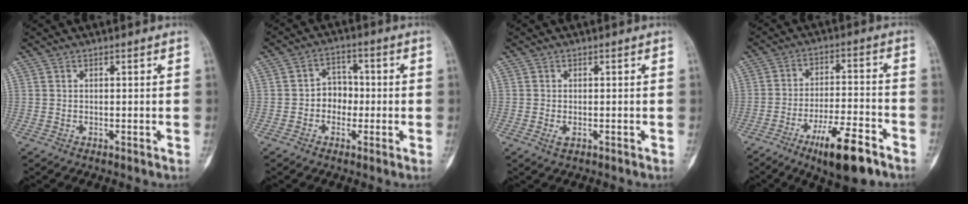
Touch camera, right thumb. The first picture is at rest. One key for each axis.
{"total": 5.1, "fx": -1.0, "fy": 4.3, "fz": 2.6, "tx": -0.004, "ty": 0.019, "tz": -0.028}
{"total": 1.3, "fx": -0.5, "fy": 0.6, "fz": 1.0, "tx": -0.026, "ty": -0.003, "tz": -0.010}
{"total": 13.3, "fx": -8.2, "fy": 3.6, "fz": 9.8, "tx": -0.162, "ty": 0.049, "tz": -0.131}